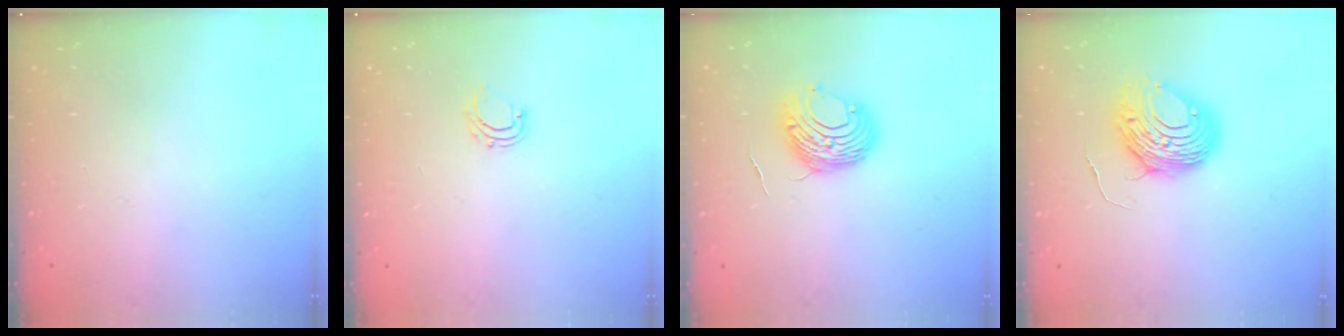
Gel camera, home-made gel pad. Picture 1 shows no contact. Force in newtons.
{"total": 4.9, "press": 4.8, "slide": 0.4}
{"total": 10.2, "press": 10.2, "slide": 0.8}
{"total": 8.7, "press": 8.7, "slide": 0.9}